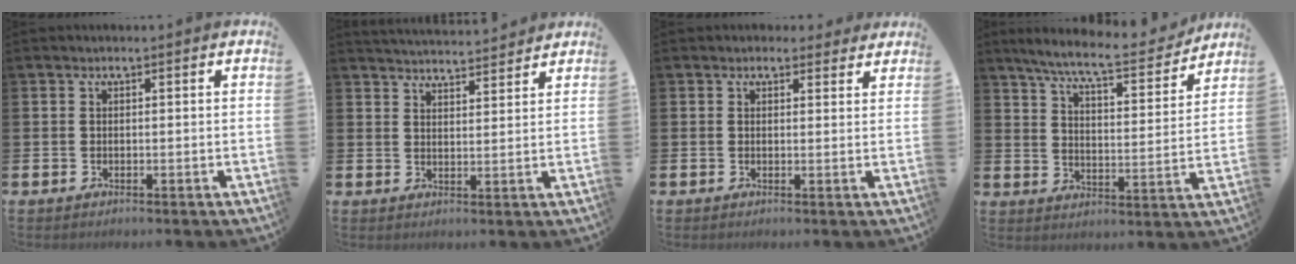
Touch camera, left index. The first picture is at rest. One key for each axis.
{"total": 4.2, "fx": 4.2, "fy": 0.2, "fz": -0.1, "tx": -0.010, "ty": -0.027, "tz": 0.077}
{"total": 1.5, "fx": 1.3, "fy": 0.8, "fz": 0.0, "tx": 0.012, "ty": -0.003, "tz": 0.021}
{"total": 7.9, "fx": 7.1, "fy": 0.6, "fz": 3.3, "tx": -0.089, "ty": -0.045, "tz": 0.120}